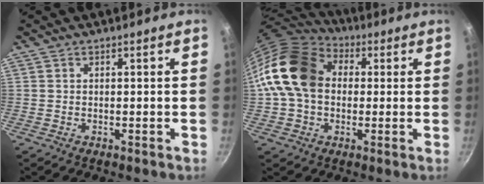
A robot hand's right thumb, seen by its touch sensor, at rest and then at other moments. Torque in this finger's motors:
{"motor_torque": [2.28, 2.73, 1.43, -0.52, 0.30]}